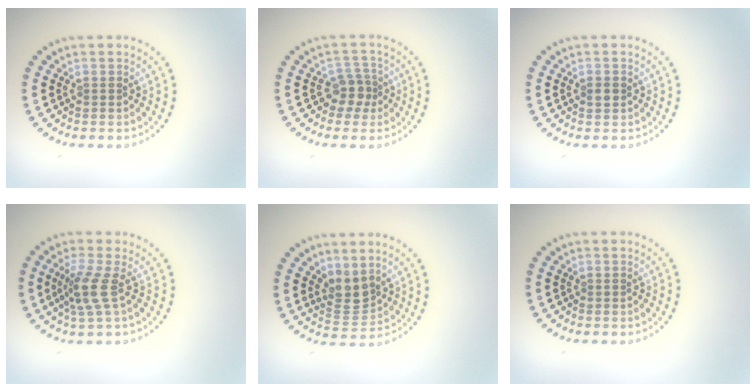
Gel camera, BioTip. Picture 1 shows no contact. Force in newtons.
{"total": 2.2, "press": 1.8, "slide": 1.3}
{"total": 1.3, "press": 1.3, "slide": 0.0}
{"total": 2.8, "press": 2.1, "slide": 1.8}
{"total": 2.7, "press": 2.1, "slide": 1.7}
{"total": 0.0}